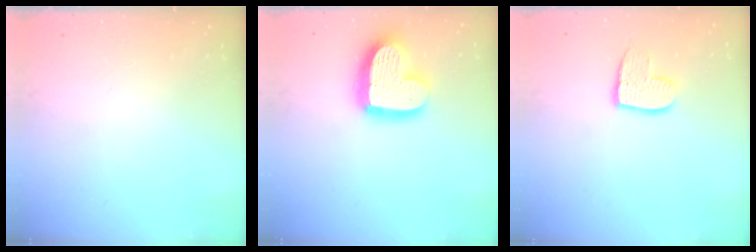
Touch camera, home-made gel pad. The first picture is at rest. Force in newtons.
{"total": 17.9, "press": 17.8, "slide": 1.7}
{"total": 9.2, "press": 9.2, "slide": 0.6}